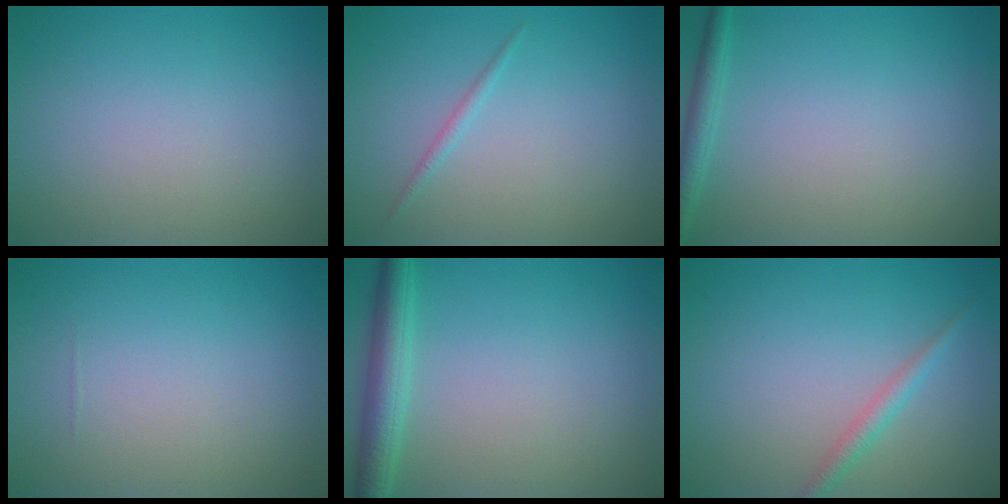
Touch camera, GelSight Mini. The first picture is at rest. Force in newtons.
{"total": 0.7, "press": 0.7, "slide": 0.0}
{"total": 1.6, "press": 1.6, "slide": 0.1}
{"total": 0.0}
{"total": 3.5, "press": 3.5, "slide": 0.1}
{"total": 1.6, "press": 1.6, "slide": 0.0}